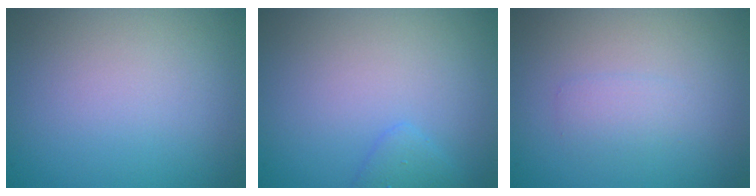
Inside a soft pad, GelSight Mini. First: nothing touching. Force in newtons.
{"total": 1.4, "press": 1.4, "slide": 0.1}
{"total": 1.2, "press": 1.2, "slide": 0.0}